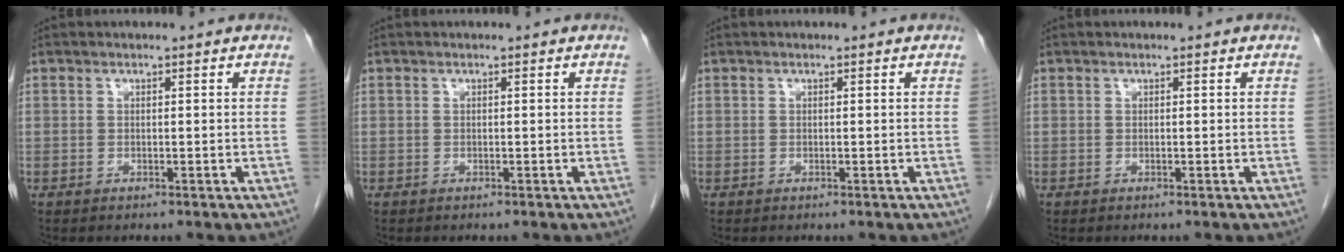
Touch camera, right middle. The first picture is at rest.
{"total": 0.0}
{"total": 0.0}
{"total": 0.0}